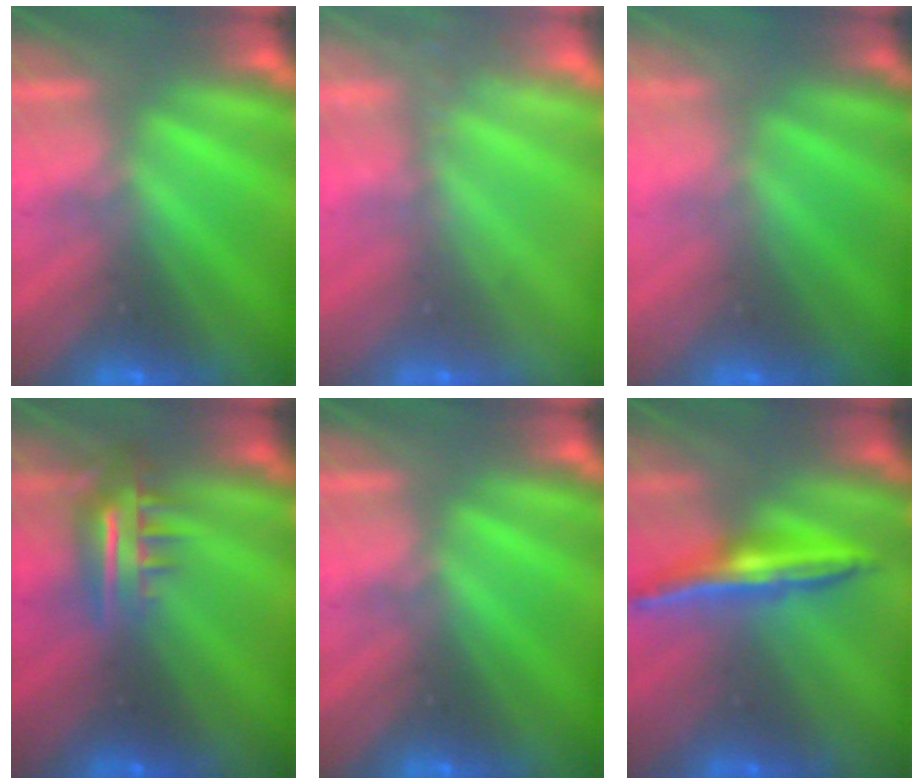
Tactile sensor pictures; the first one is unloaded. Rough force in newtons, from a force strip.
{"total": 2.4}
{"total": 2.8}
{"total": 8.1}
{"total": 0.0}
{"total": 1.5}